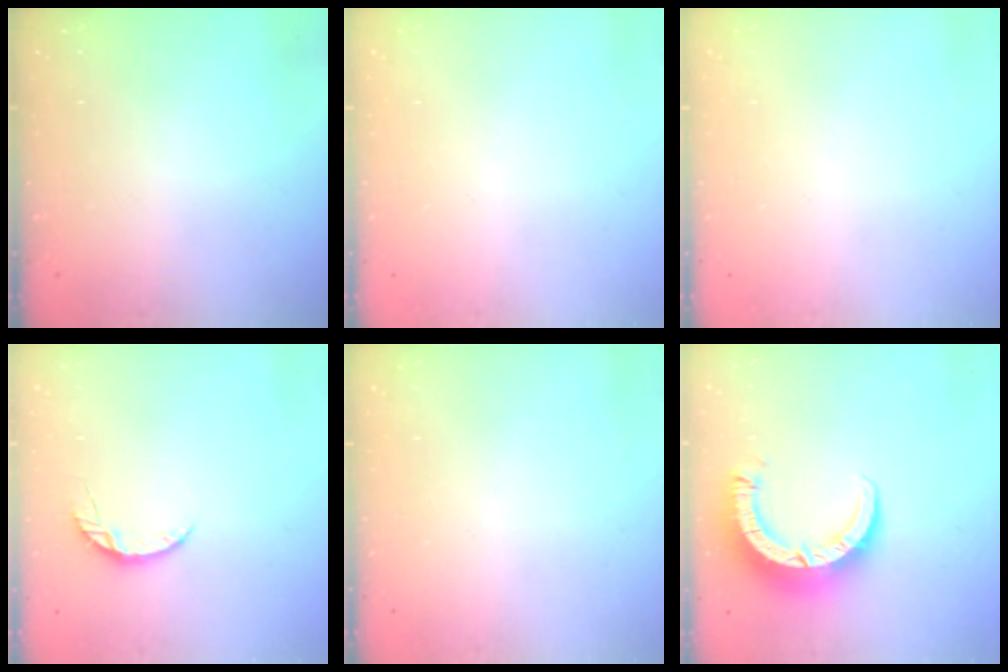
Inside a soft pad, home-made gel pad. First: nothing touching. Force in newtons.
{"total": 0.0}
{"total": 0.0}
{"total": 4.6, "press": 4.6, "slide": 0.6}
{"total": 0.0}
{"total": 9.2, "press": 9.2, "slide": 1.2}